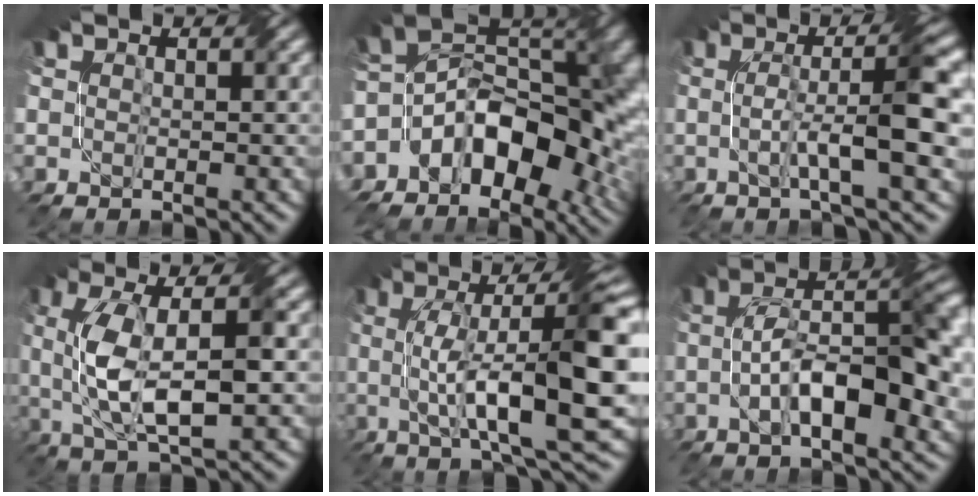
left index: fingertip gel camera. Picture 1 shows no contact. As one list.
[{"total": 12.4, "force": [-4.4, 7.5, 8.8], "torque": [-0.117, 0.007, -0.079]}, {"total": 7.1, "force": [-0.2, 1.0, 7.0], "torque": [-0.116, 0.011, -0.004]}, {"total": 7.9, "force": [0.1, 2.7, 7.4], "torque": [-0.153, 0.004, 0.005]}, {"total": 12.6, "force": [0.7, 2.8, 12.2], "torque": [-0.181, 0.009, 0.014]}, {"total": 11.1, "force": [-1.4, 3.9, 10.3], "torque": [-0.156, 0.017, -0.028]}]